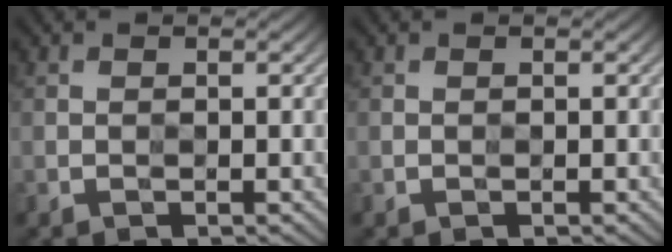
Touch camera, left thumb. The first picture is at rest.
{"total": 0.0}